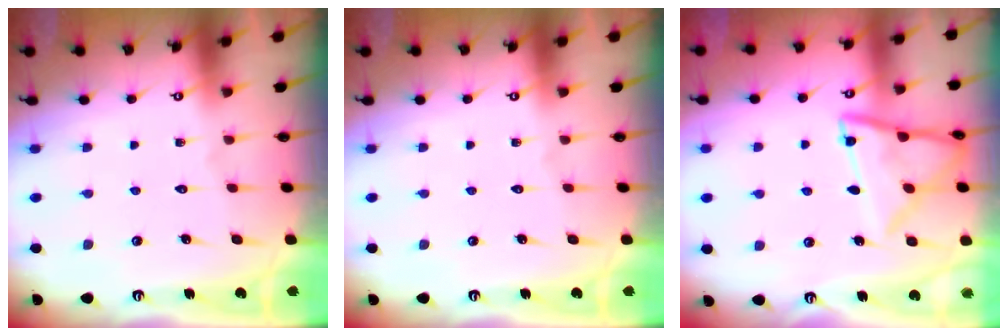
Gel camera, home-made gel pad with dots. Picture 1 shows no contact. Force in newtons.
{"total": 0.0}
{"total": 13.6, "press": 13.5, "slide": 1.0}